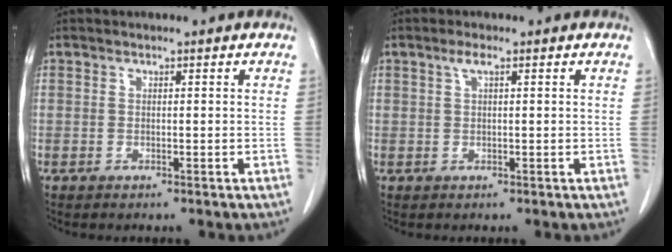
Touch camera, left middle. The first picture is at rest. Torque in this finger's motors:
{"motor_torque": [0.26, -0.05, 0.00, 0.01]}